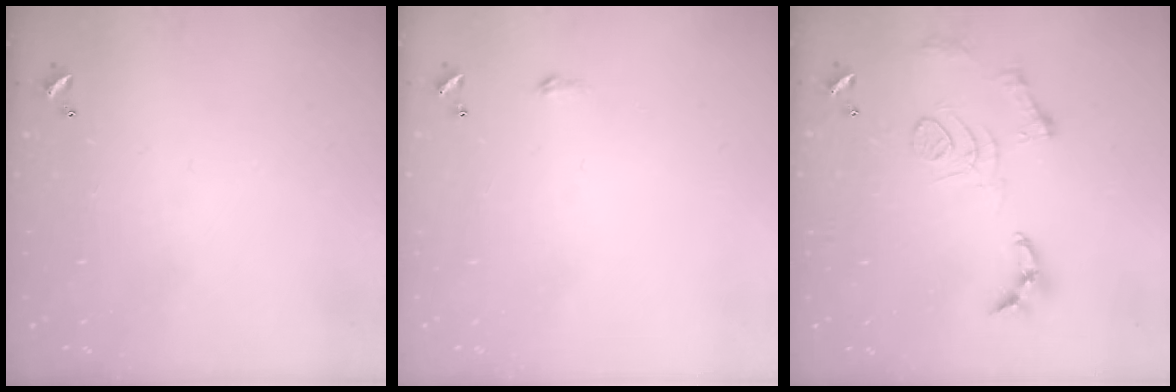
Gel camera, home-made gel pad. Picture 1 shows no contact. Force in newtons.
{"total": 1.8, "press": 1.8, "slide": 0.3}
{"total": 12.5, "press": 12.5, "slide": 1.1}